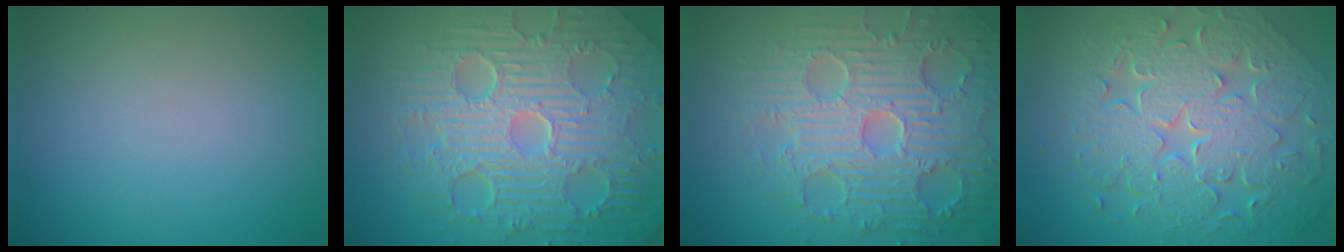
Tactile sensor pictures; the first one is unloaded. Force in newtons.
{"total": 11.5, "press": 7.4, "slide": 8.8}
{"total": 8.7, "press": 6.5, "slide": 5.9}
{"total": 9.8, "press": 7.0, "slide": 6.8}